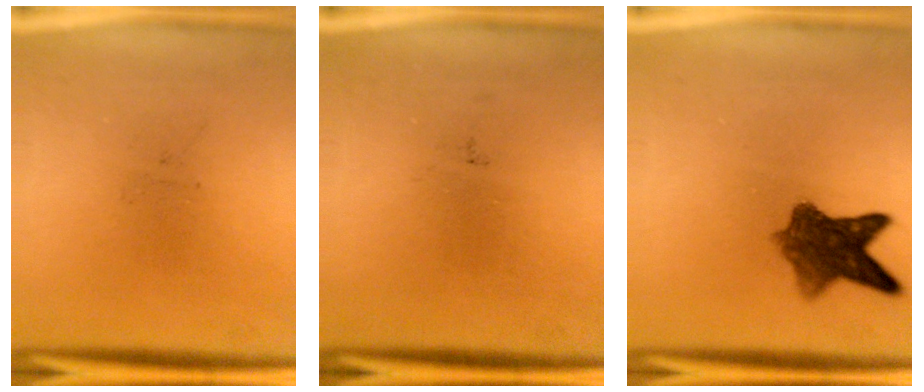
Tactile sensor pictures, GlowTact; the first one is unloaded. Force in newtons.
{"total": 0.0}
{"total": 7.2}